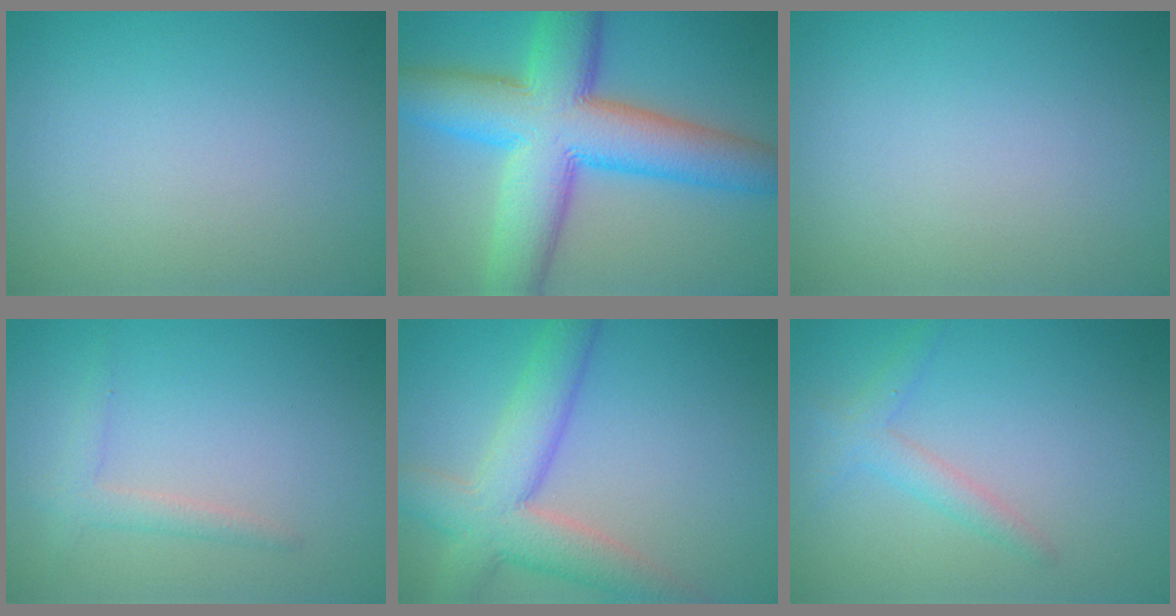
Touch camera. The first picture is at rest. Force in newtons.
{"total": 12.3, "press": 12.3, "slide": 0.5}
{"total": 0.0}
{"total": 1.6, "press": 1.6, "slide": 0.0}
{"total": 6.8, "press": 6.8, "slide": 0.4}
{"total": 2.0, "press": 2.0, "slide": 0.1}